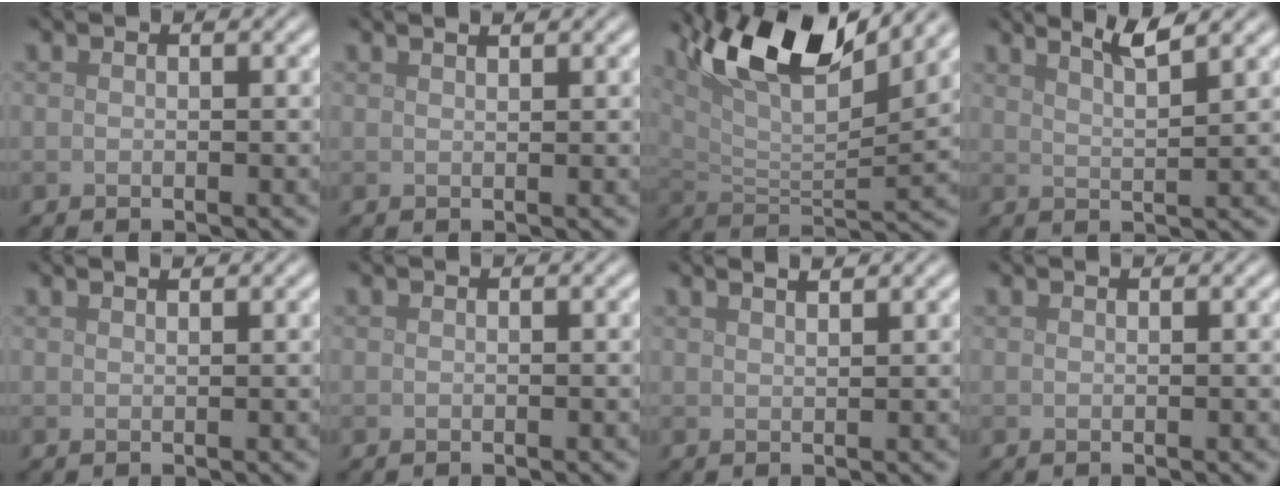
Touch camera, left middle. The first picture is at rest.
{"total": 1.5, "force": [1.1, 0.5, 0.8], "torque": [-0.001, -0.002, 0.003]}
{"total": 11.5, "force": [7.2, 3.3, 8.3], "torque": [-0.156, 0.008, 0.132]}
{"total": 3.2, "force": [2.5, 0.4, 2.0], "torque": [-0.019, 0.010, 0.033]}
{"total": 1.1, "force": [0.9, 0.3, 0.6], "torque": [-0.002, -0.001, 0.005]}
{"total": 0.0}
{"total": 2.7, "force": [2.0, 1.0, 1.5], "torque": [0.002, 0.013, -0.002]}
{"total": 0.0}